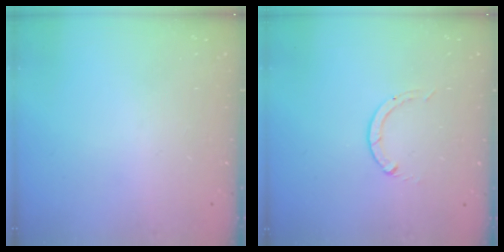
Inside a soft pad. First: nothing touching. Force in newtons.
{"total": 0.0}